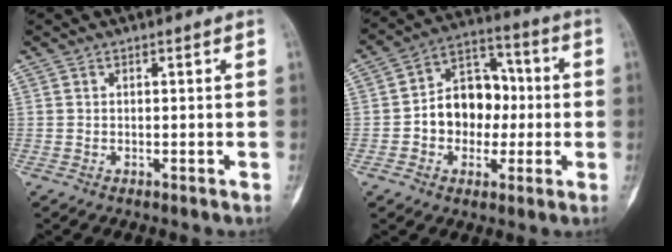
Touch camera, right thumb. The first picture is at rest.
{"total": 13.0, "force": [-0.9, 10.0, 8.3], "torque": [-0.087, 0.043, -0.022]}